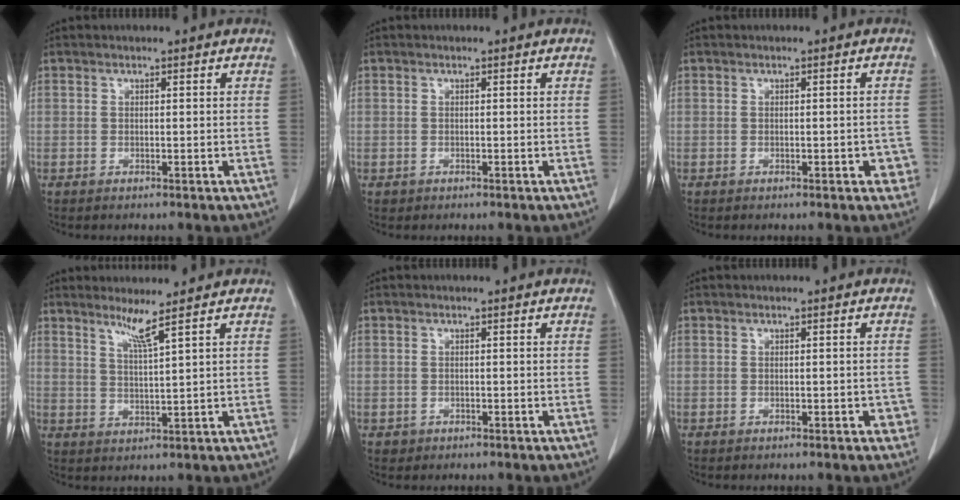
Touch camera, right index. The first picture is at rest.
{"total": 0.6, "force": [-0.2, 0.6, 0.0], "torque": [-0.002, 0.005, -0.005]}
{"total": 3.0, "force": [-1.2, 1.3, 2.4], "torque": [-0.015, 0.009, -0.010]}
{"total": 3.4, "force": [2.4, -1.3, 2.0], "torque": [-0.038, -0.016, 0.050]}
{"total": 1.1, "force": [-0.5, 1.0, 0.0], "torque": [-0.003, 0.004, -0.006]}
{"total": 2.1, "force": [-0.8, 1.0, 1.6], "torque": [-0.009, 0.007, -0.007]}